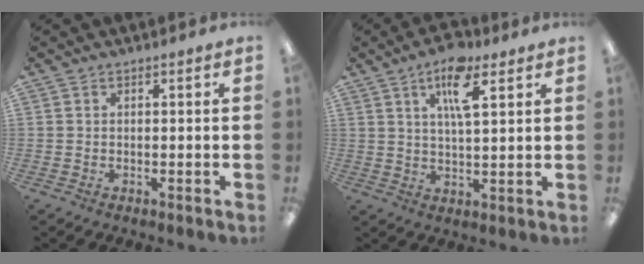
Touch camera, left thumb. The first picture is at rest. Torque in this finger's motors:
{"motor_torque": [0.14, 0.39, -0.26, 0.25, 0.07]}